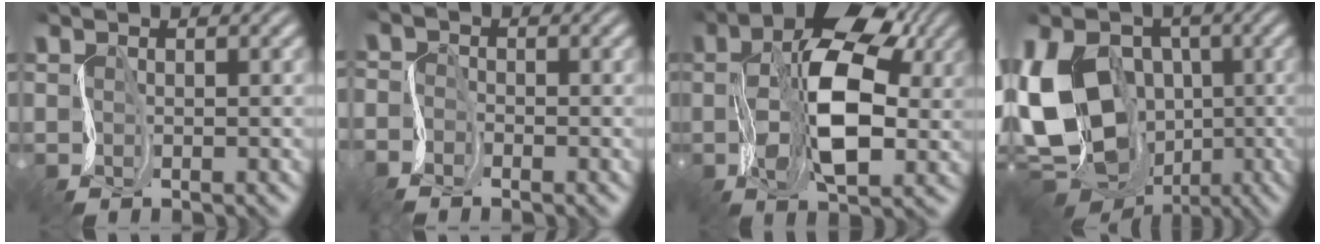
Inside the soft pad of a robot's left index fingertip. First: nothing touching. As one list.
[{"total": 2.2, "force": [-2.2, 0.4, -0.2], "torque": [-0.001, -0.005, -0.048]}, {"total": 10.7, "force": [0.8, 5.2, 9.4], "torque": [-0.153, 0.007, 0.009]}, {"total": 18.5, "force": [-2.2, 14.9, 10.7], "torque": [-0.233, -0.010, -0.070]}]